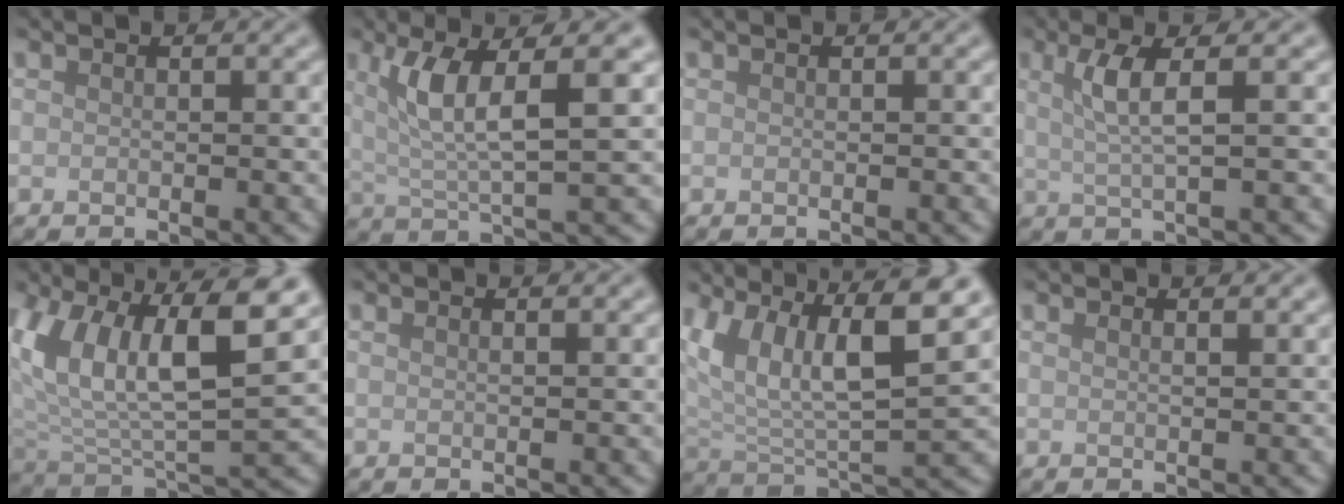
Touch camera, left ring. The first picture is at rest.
{"total": 6.4, "force": [2.3, 1.5, 5.8], "torque": [-0.108, 0.004, 0.040]}
{"total": 0.0}
{"total": 3.5, "force": [1.0, 0.7, 3.3], "torque": [-0.062, 0.000, 0.021]}
{"total": 11.3, "force": [5.0, 4.6, 9.1], "torque": [-0.169, 0.005, 0.090]}
{"total": 1.2, "force": [0.9, 0.5, 0.7], "torque": [-0.008, 0.001, 0.003]}
{"total": 11.7, "force": [6.0, 4.1, 9.2], "torque": [-0.157, 0.010, 0.099]}
{"total": 2.0, "force": [1.4, 0.8, 1.1], "torque": [-0.006, 0.005, 0.003]}